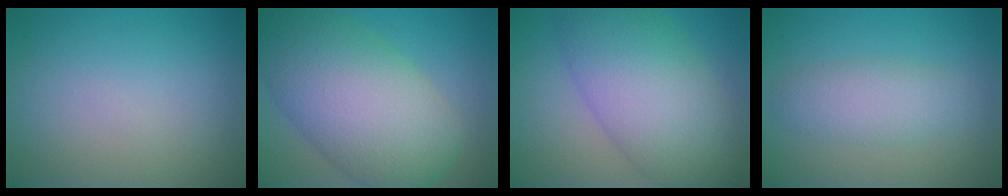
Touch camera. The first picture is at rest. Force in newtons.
{"total": 12.2, "press": 12.2, "slide": 0.5}
{"total": 9.9, "press": 9.9, "slide": 0.1}
{"total": 3.3, "press": 3.3, "slide": 0.0}